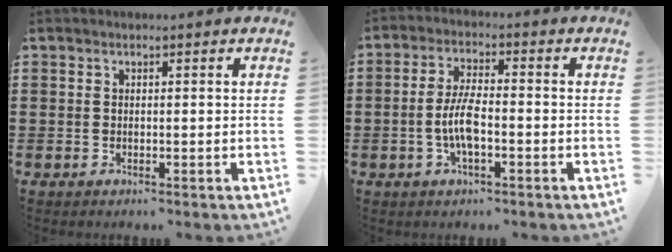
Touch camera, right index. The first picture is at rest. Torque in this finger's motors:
{"motor_torque": [2.14, 0.00, 0.24, 0.08]}